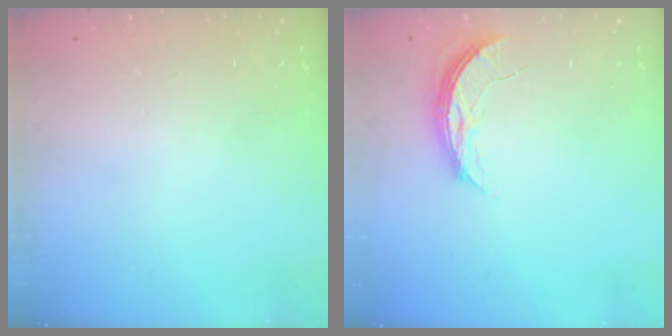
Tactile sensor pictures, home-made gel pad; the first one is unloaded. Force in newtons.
{"total": 5.6, "press": 5.6, "slide": 0.5}